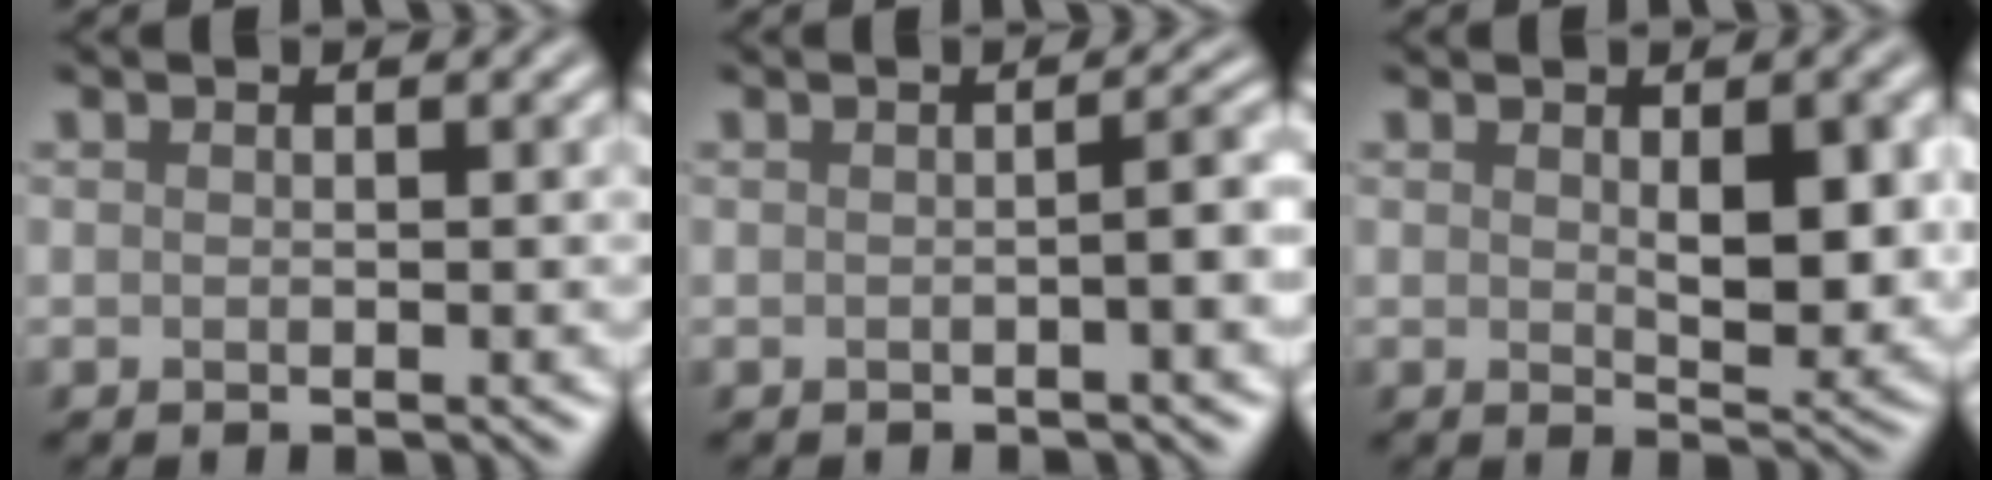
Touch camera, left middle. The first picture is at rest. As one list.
[{"total": 2.5, "force": [-0.3, 0.6, 2.4], "torque": [-0.025, 0.009, -0.007]}, {"total": 4.6, "force": [0.8, 1.9, 4.1], "torque": [-0.060, -0.006, 0.019]}]